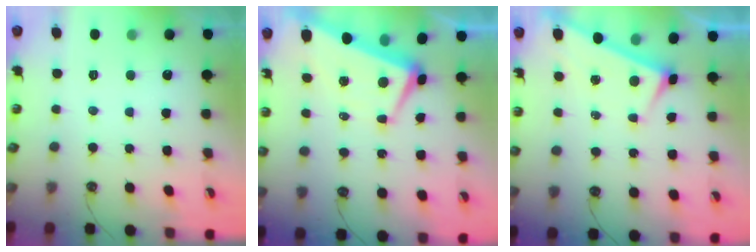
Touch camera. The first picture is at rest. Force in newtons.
{"total": 2.0, "press": 1.6, "slide": 1.2}
{"total": 3.3, "press": 3.3, "slide": 0.2}